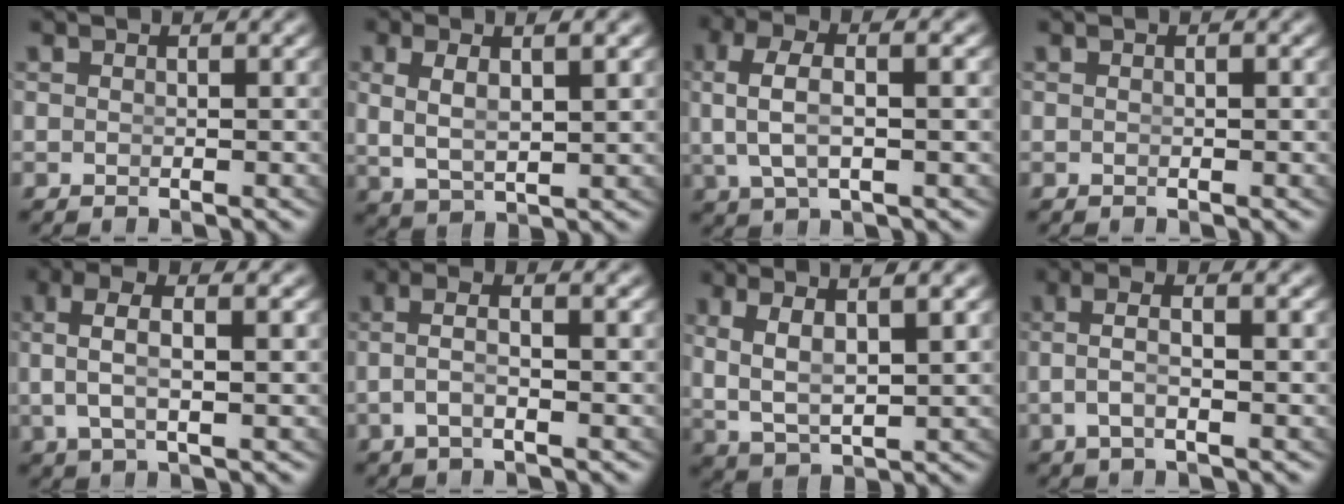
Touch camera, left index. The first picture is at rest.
{"total": 5.4, "force": [1.2, 3.2, 4.2], "torque": [-0.092, -0.004, 0.031]}
{"total": 4.7, "force": [1.0, 1.8, 4.2], "torque": [-0.090, 0.003, 0.025]}
{"total": 0.0}
{"total": 4.9, "force": [1.6, 1.9, 4.2], "torque": [-0.082, 0.007, 0.030]}
{"total": 3.3, "force": [-0.5, 1.1, 3.0], "torque": [-0.066, -0.008, -0.003]}
{"total": 6.5, "force": [1.4, 3.6, 5.1], "torque": [-0.109, -0.006, 0.037]}
{"total": 3.7, "force": [-0.1, 1.5, 3.4], "torque": [-0.073, -0.007, 0.002]}